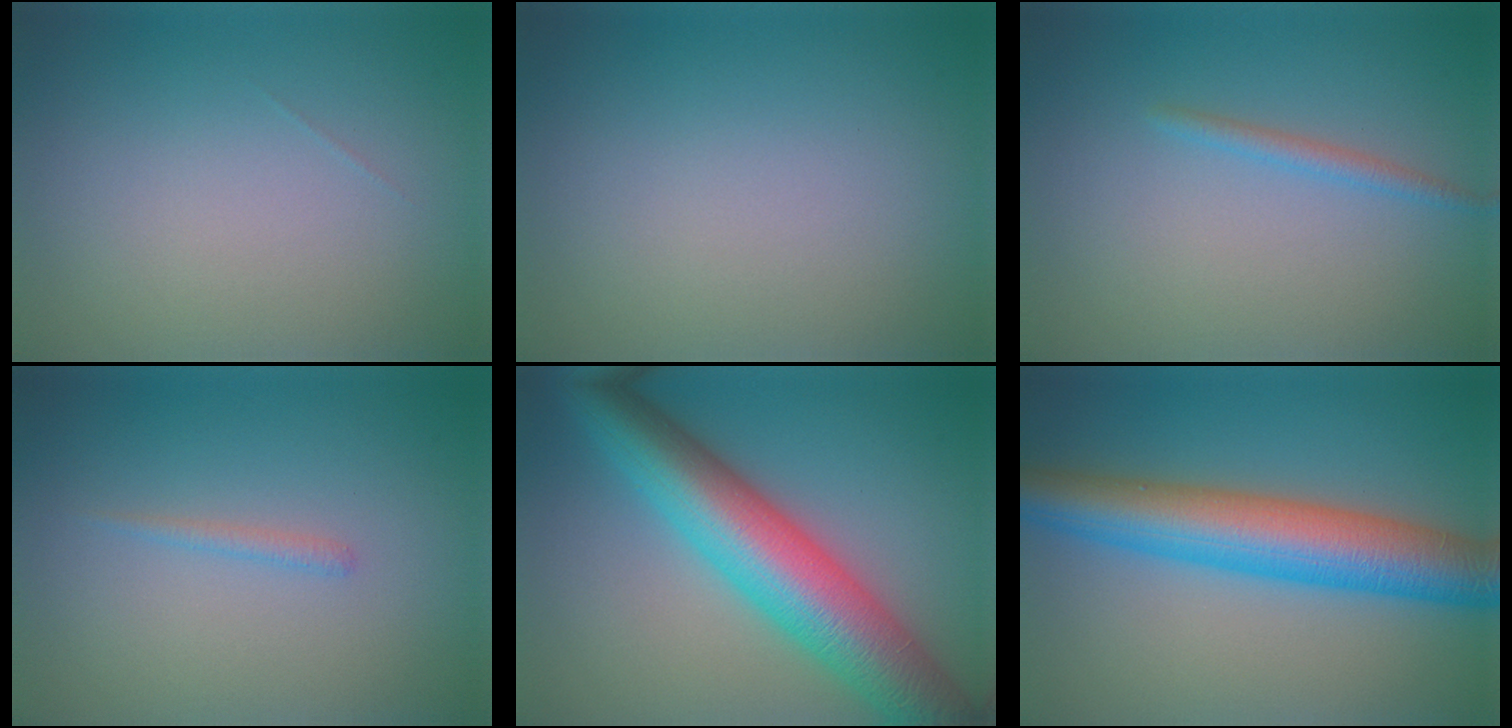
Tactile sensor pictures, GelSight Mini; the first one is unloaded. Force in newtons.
{"total": 0.0}
{"total": 1.3, "press": 1.3, "slide": 0.0}
{"total": 0.8, "press": 0.8, "slide": 0.1}
{"total": 10.8, "press": 10.8, "slide": 0.0}
{"total": 9.2, "press": 9.2, "slide": 0.0}